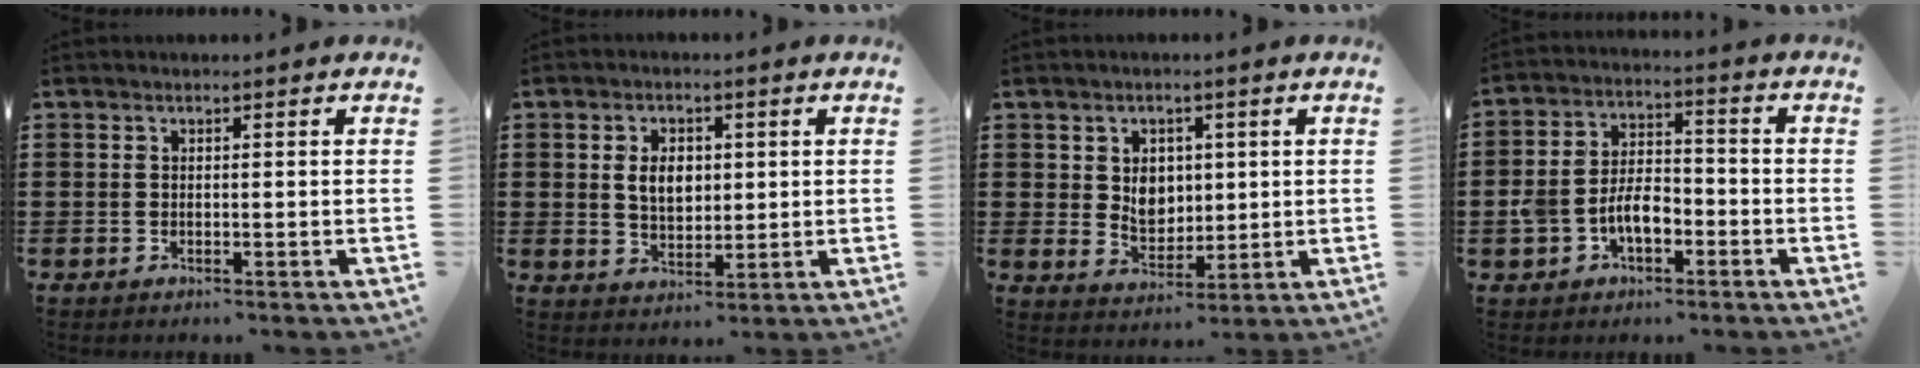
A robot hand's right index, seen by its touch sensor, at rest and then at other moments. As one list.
[{"total": 4.7, "force": [0.7, 3.1, 3.4], "torque": [-0.058, 0.007, 0.006]}, {"total": 5.0, "force": [1.0, 4.1, 2.8], "torque": [-0.053, 0.007, 0.013]}, {"total": 6.7, "force": [-2.6, 4.2, 4.5], "torque": [-0.097, 0.003, -0.055]}]